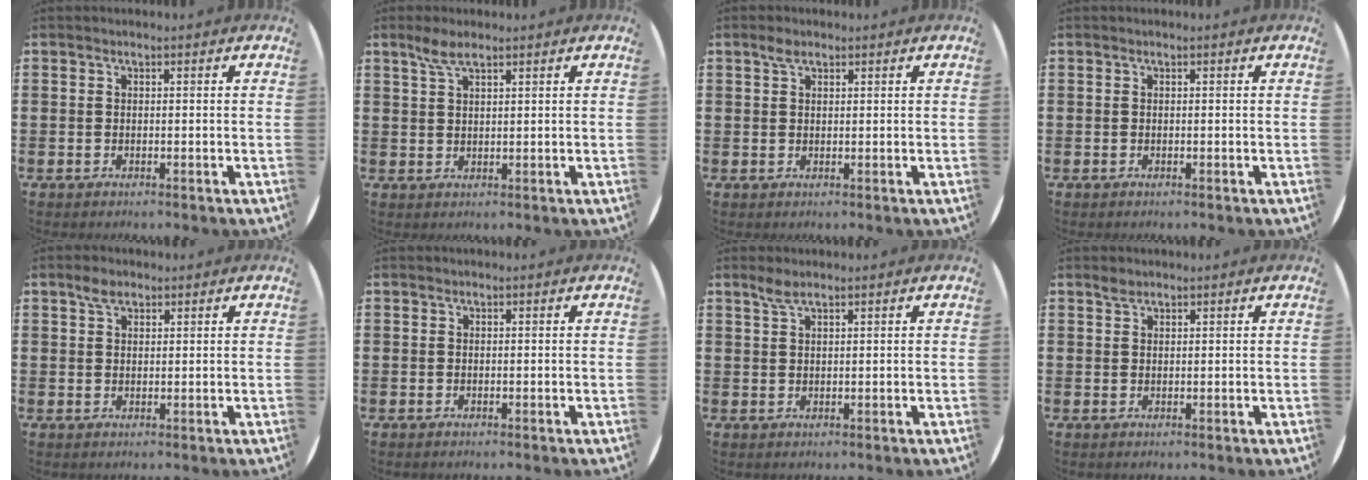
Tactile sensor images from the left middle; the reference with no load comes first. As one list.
[{"total": 3.2, "force": [2.3, 0.8, 2.1], "torque": [-0.044, 0.006, 0.040]}, {"total": 1.7, "force": [1.2, 0.9, 0.9], "torque": [-0.011, 0.003, 0.019]}, {"total": 0.0}, {"total": 2.5, "force": [1.8, 1.3, 1.1], "torque": [-0.016, 0.004, 0.031]}, {"total": 0.0}, {"total": 1.9, "force": [1.5, 0.3, 1.1], "torque": [-0.023, 0.004, 0.026]}, {"total": 1.1, "force": [1.0, 0.5, 0.2], "torque": [-0.005, 0.004, 0.019]}]